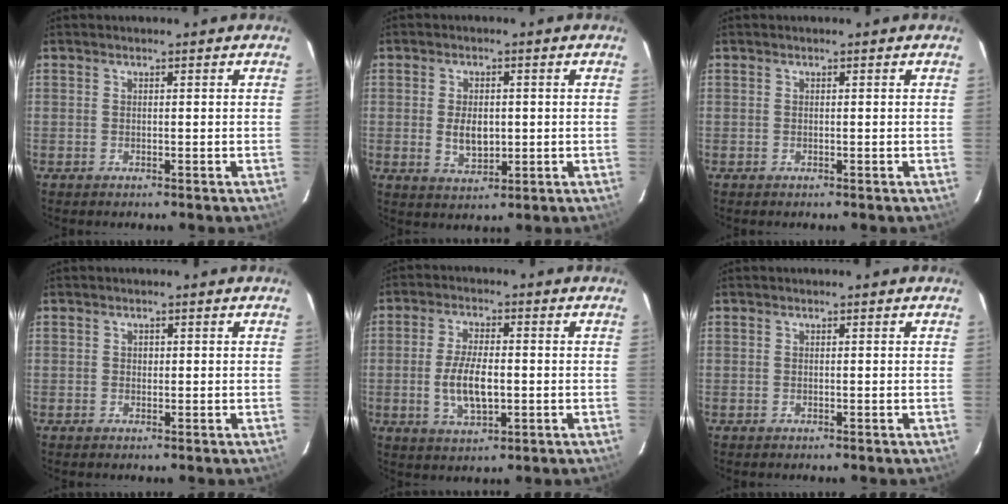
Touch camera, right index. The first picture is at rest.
{"total": 5.3, "force": [-0.1, 3.2, 4.3], "torque": [-0.079, -0.002, 0.005]}
{"total": 0.0}
{"total": 0.8, "force": [0.0, 0.8, 0.2], "torque": [0.000, 0.002, 0.001]}
{"total": 8.1, "force": [-1.1, 3.3, 7.3], "torque": [-0.146, -0.003, -0.017]}
{"total": 0.0}